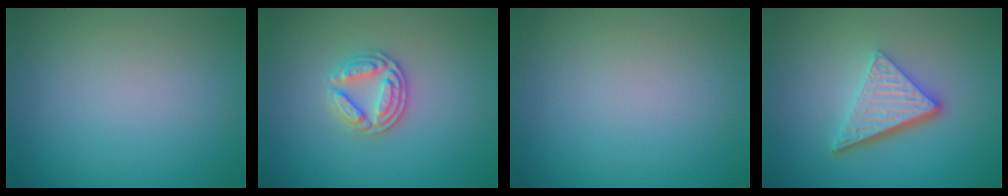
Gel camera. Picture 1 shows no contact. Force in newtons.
{"total": 3.1, "press": 2.9, "slide": 1.2}
{"total": 0.0}
{"total": 5.4, "press": 3.6, "slide": 4.0}